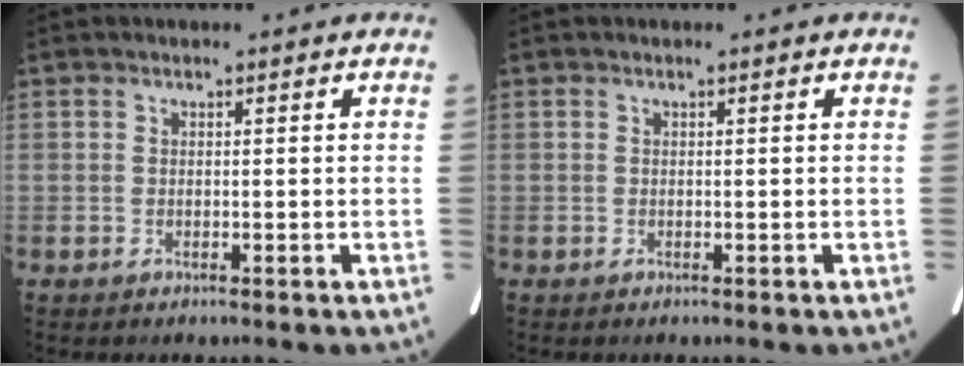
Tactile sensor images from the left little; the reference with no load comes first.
{"total": 0.0}